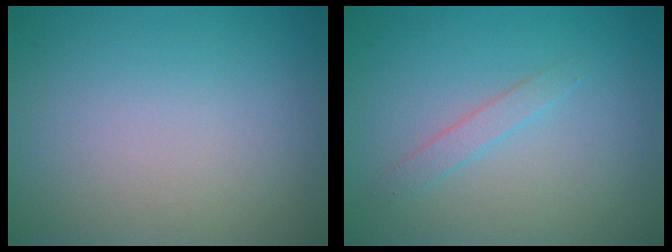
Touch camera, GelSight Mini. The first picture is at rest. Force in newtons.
{"total": 1.3, "press": 1.3, "slide": 0.1}